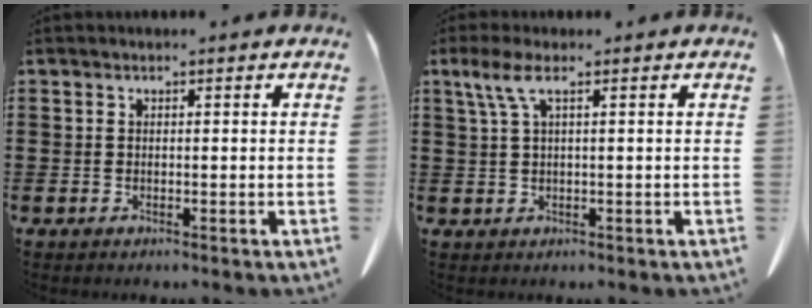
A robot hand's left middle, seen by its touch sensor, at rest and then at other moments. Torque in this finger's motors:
{"motor_torque": [-0.01, 0.17, 0.35, 0.09]}